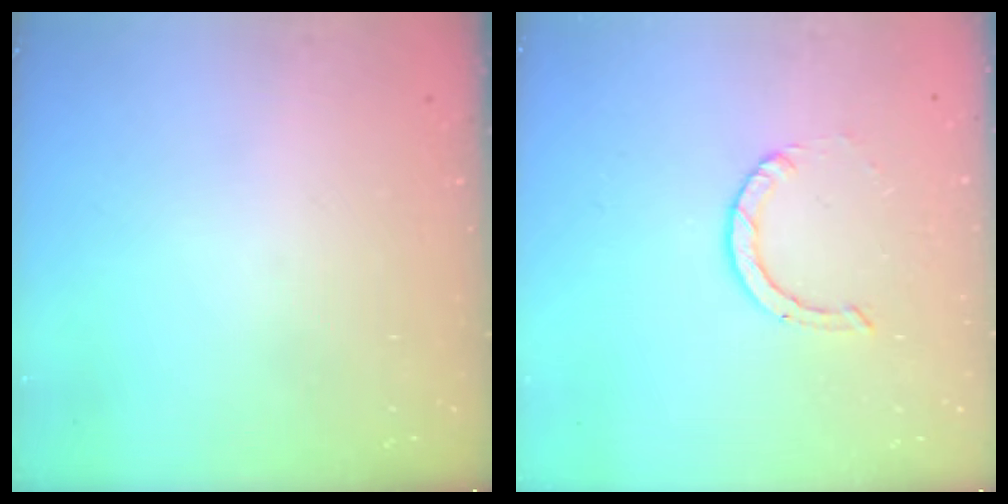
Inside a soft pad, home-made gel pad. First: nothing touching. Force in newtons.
{"total": 2.0, "press": 2.0, "slide": 0.2}